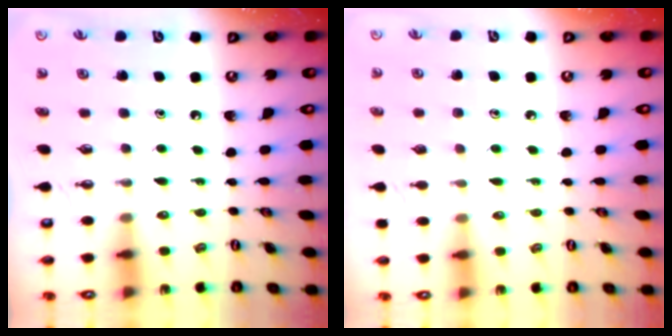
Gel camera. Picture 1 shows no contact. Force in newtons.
{"total": 4.4, "press": 4.4, "slide": 0.5}